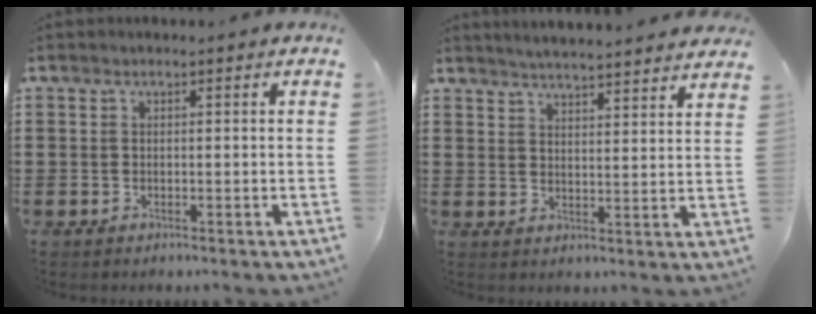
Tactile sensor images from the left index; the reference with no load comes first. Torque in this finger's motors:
{"motor_torque": [2.14, 0.00, 0.47, 0.08]}